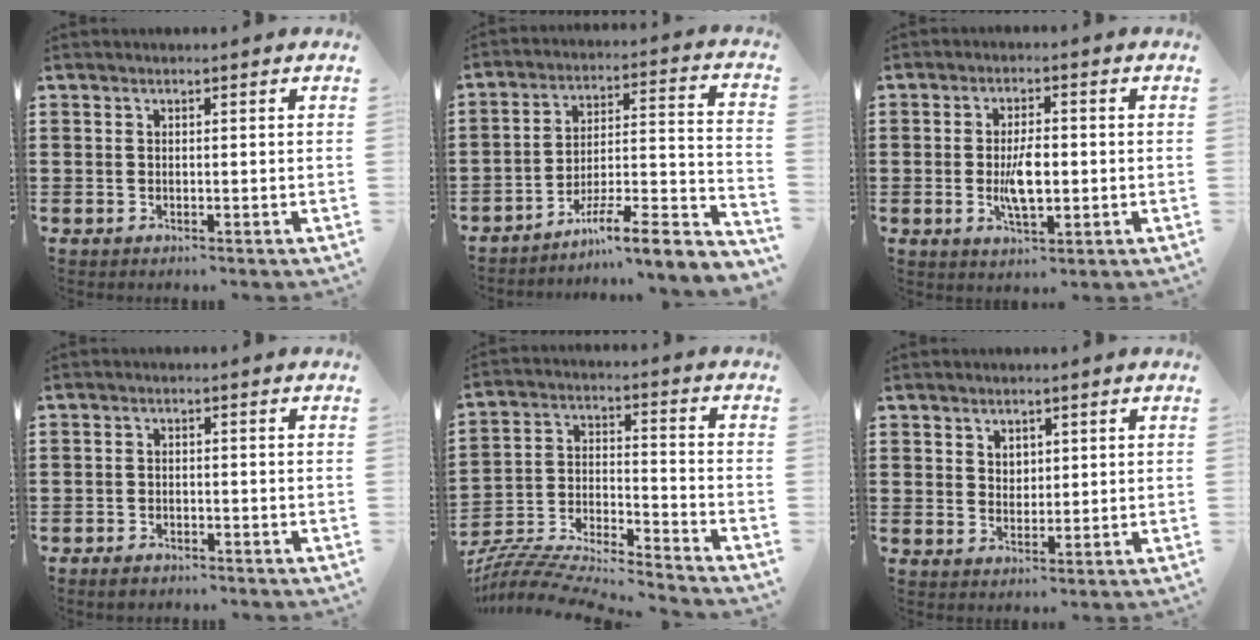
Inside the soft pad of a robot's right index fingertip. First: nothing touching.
{"total": 7.2, "force": [-5.5, 1.0, 4.5], "torque": [-0.071, -0.005, -0.108]}
{"total": 5.6, "force": [-0.5, 2.3, 5.1], "torque": [-0.096, -0.006, -0.015]}
{"total": 1.6, "force": [-1.5, 0.5, 0.2], "torque": [-0.007, 0.002, -0.031]}
{"total": 7.3, "force": [-7.0, 0.6, 2.0], "torque": [-0.041, -0.007, -0.143]}
{"total": 2.3, "force": [1.5, 1.6, 0.4], "torque": [-0.013, 0.007, 0.028]}